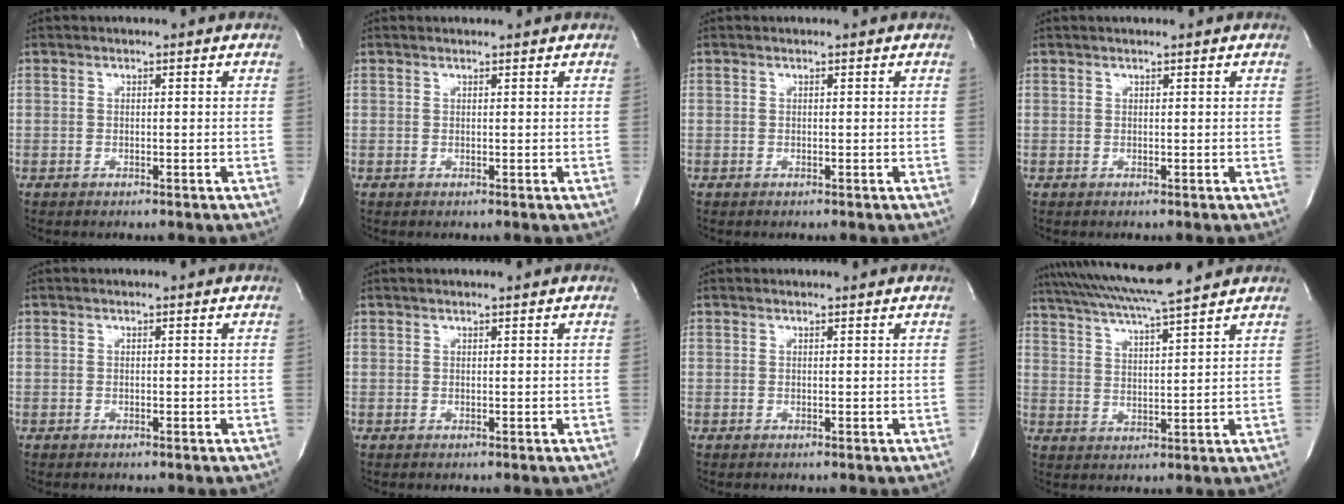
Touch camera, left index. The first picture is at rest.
{"total": 1.2, "force": [1.2, 0.0, 0.2], "torque": [-0.009, 0.008, 0.020]}
{"total": 0.0}
{"total": 1.4, "force": [1.2, 0.0, 0.7], "torque": [-0.012, 0.010, 0.020]}
{"total": 0.0}
{"total": 1.6, "force": [1.3, 0.0, 0.9], "torque": [-0.013, 0.011, 0.022]}
{"total": 0.9, "force": [0.9, 0.0, 0.1], "torque": [-0.008, 0.007, 0.016]}
{"total": 13.5, "force": [11.8, -0.3, 6.5], "torque": [-0.128, 0.024, 0.189]}